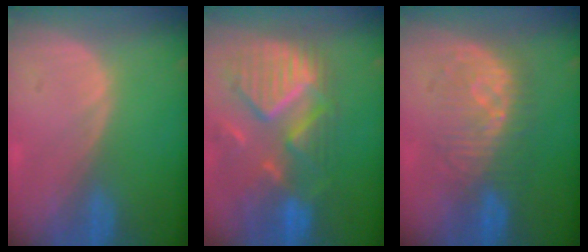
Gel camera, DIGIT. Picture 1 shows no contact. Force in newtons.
{"total": 12.2, "press": 10.5, "slide": 6.1}
{"total": 7.9, "press": 7.9, "slide": 0.5}